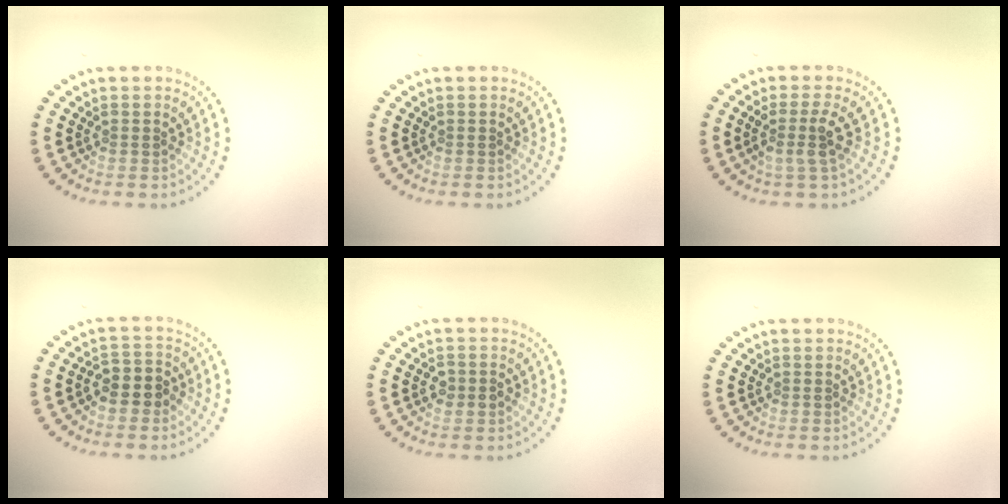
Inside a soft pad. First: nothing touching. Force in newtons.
{"total": 0.0}
{"total": 2.5, "press": 2.0, "slide": 1.6}
{"total": 2.3, "press": 2.2, "slide": 0.8}
{"total": 1.5, "press": 1.5, "slide": 0.0}
{"total": 0.0}